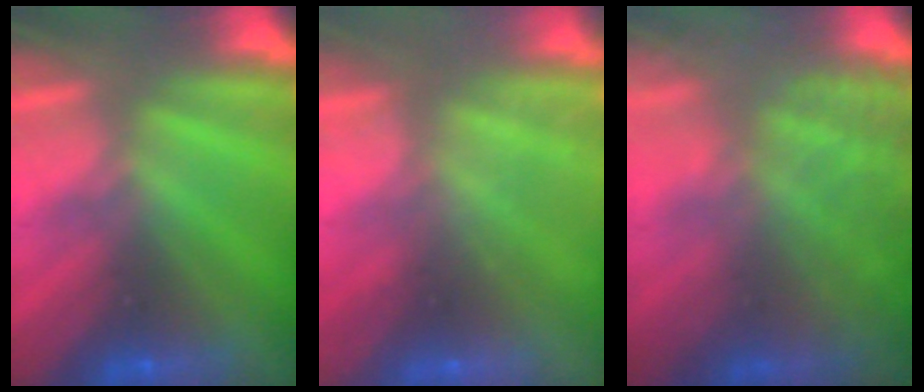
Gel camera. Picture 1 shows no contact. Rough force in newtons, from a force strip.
{"total": 2.3}
{"total": 7.3}